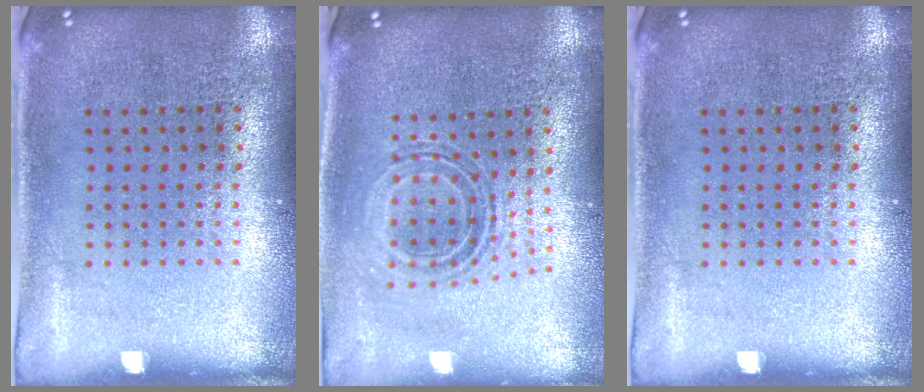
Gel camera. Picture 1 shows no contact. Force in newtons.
{"total": 0.7, "press": 0.7, "slide": 0.2}
{"total": 0.0}